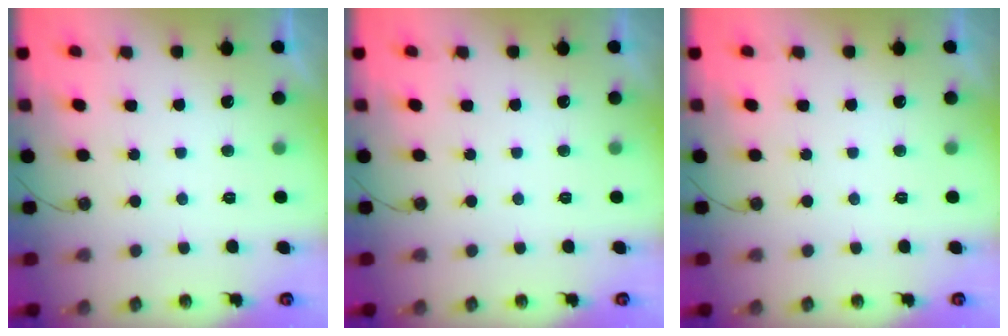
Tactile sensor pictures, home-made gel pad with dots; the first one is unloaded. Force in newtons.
{"total": 0.0}
{"total": 0.0}